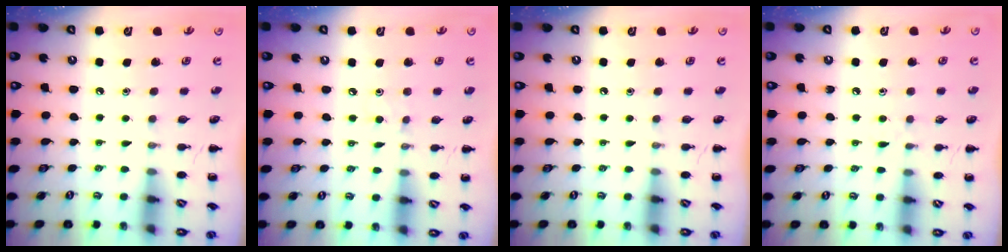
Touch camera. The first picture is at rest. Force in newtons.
{"total": 4.0, "press": 3.8, "slide": 1.3}
{"total": 0.0}
{"total": 3.4, "press": 3.0, "slide": 1.6}